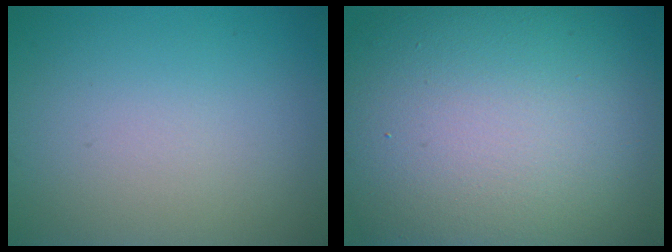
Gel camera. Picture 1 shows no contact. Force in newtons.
{"total": 17.9, "press": 17.8, "slide": 1.2}